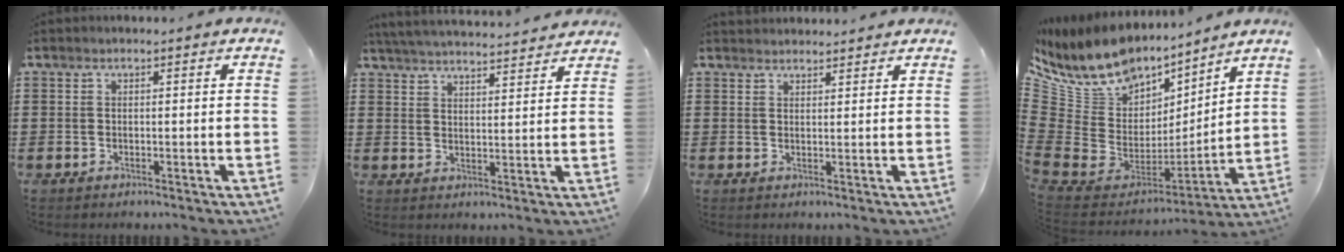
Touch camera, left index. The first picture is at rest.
{"total": 4.4, "force": [4.3, -0.2, 0.8], "torque": [-0.033, -0.027, 0.075]}
{"total": 1.8, "force": [1.8, 0.3, -0.1], "torque": [-0.002, 0.000, 0.036]}
{"total": 10.0, "force": [7.5, 6.0, 2.8], "torque": [-0.118, -0.059, 0.138]}